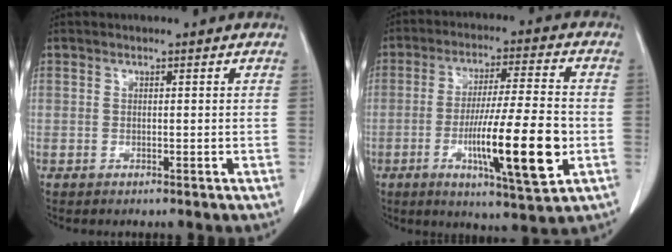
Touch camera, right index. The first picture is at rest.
{"total": 15.0, "force": [-4.1, 1.0, 14.4], "torque": [-0.244, -0.016, -0.066]}